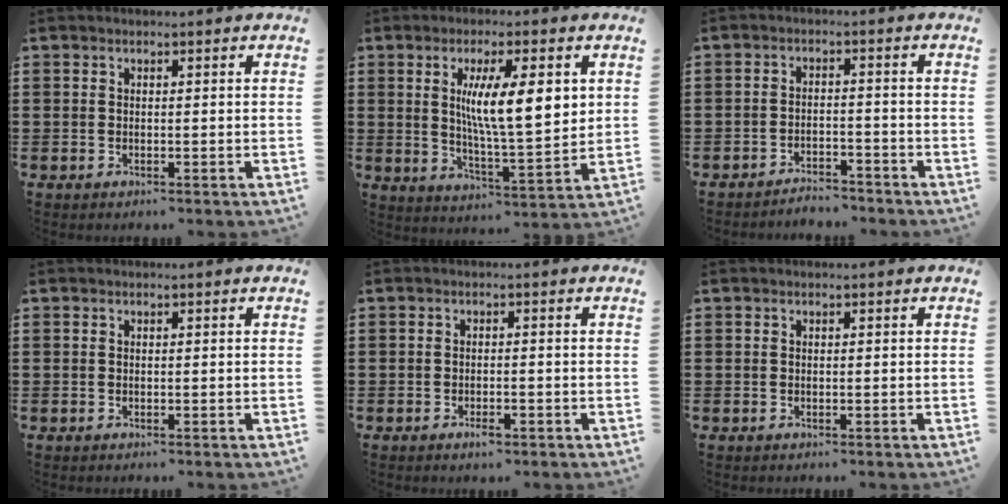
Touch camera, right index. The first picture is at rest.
{"total": 11.1, "force": [3.1, 2.8, 10.3], "torque": [-0.184, 0.000, 0.048]}
{"total": 3.1, "force": [-3.1, 0.3, 0.2], "torque": [-0.011, 0.002, -0.065]}
{"total": 0.0}
{"total": 1.6, "force": [-0.9, 0.5, 1.2], "torque": [-0.023, -0.003, -0.016]}
{"total": 0.0}